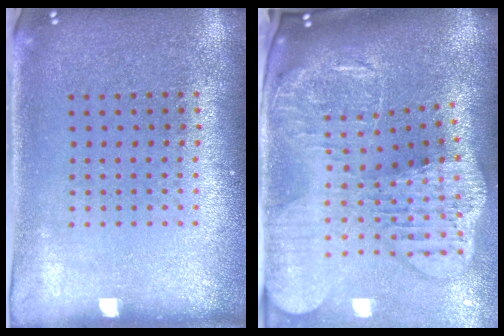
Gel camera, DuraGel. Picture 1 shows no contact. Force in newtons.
{"total": 4.3, "press": 3.3, "slide": 2.8}